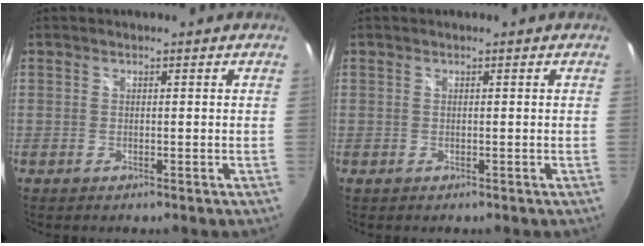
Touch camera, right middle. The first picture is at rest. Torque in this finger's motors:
{"motor_torque": [0.01, -0.03, 0.00, 0.00]}